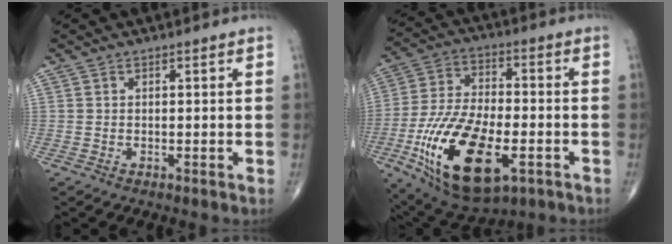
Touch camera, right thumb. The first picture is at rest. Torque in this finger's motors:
{"motor_torque": [0.12, 1.53, 2.20, -0.46, 0.76]}